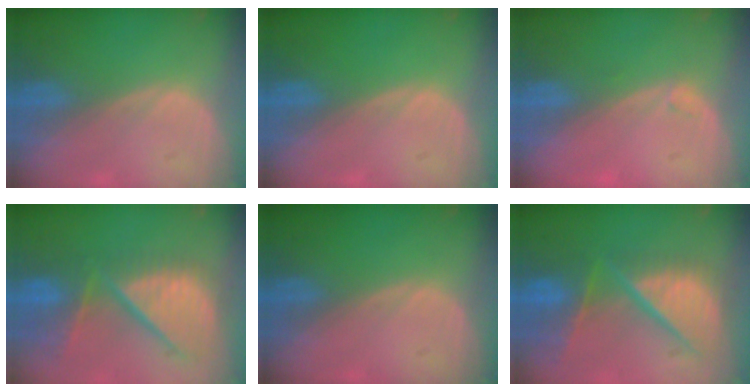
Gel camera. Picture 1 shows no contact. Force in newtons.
{"total": 0.0}
{"total": 0.6, "press": 0.6, "slide": 0.2}
{"total": 12.7, "press": 10.8, "slide": 6.7}
{"total": 0.0}
{"total": 12.1, "press": 9.9, "slide": 7.0}